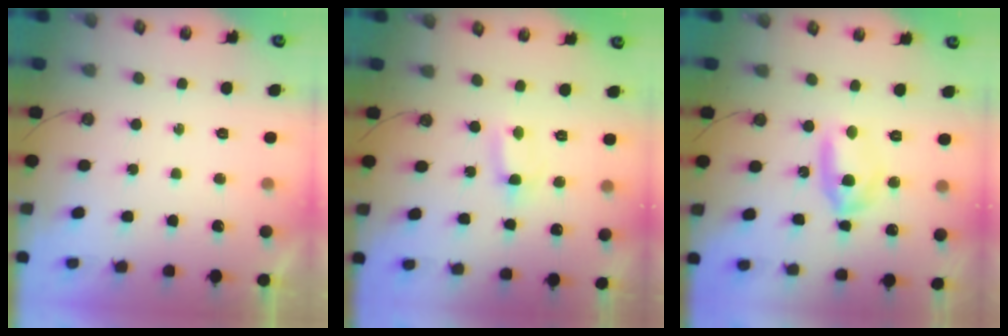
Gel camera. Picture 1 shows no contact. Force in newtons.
{"total": 0.5, "press": 0.2, "slide": 0.5}
{"total": 7.7, "press": 7.7, "slide": 0.9}